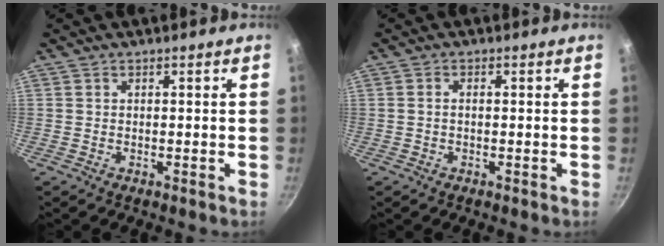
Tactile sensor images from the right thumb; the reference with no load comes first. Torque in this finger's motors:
{"motor_torque": [0.16, -0.27, -0.49, 0.05, -0.06]}